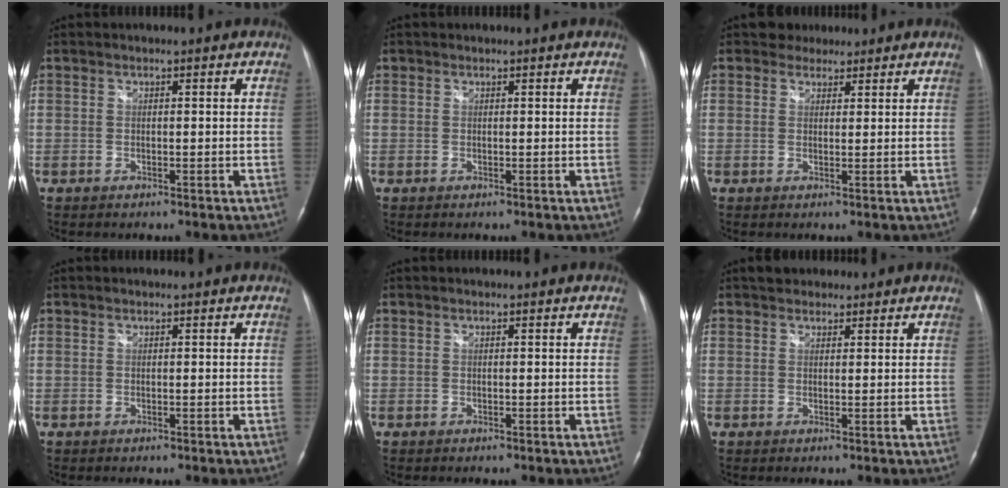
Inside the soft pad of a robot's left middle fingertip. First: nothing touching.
{"total": 0.0}
{"total": 2.5, "force": [2.1, 1.4, -0.2], "torque": [0.004, 0.009, 0.029]}
{"total": 0.0}
{"total": 0.0}
{"total": 3.2, "force": [2.7, 1.7, 0.8], "torque": [-0.011, 0.021, 0.040]}